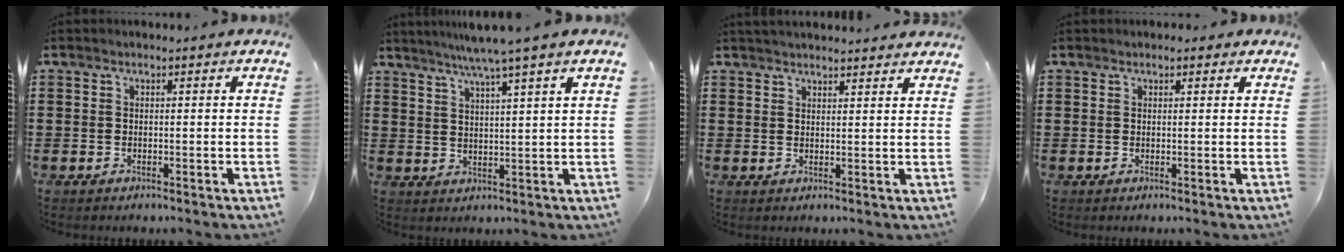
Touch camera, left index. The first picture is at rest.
{"total": 5.3, "force": [4.2, -1.3, 2.9], "torque": [-0.067, -0.017, 0.071]}
{"total": 2.2, "force": [2.2, 0.0, 0.0], "torque": [-0.006, -0.002, 0.042]}
{"total": 0.7, "force": [0.6, 0.3, 0.3], "torque": [-0.008, 0.004, 0.010]}